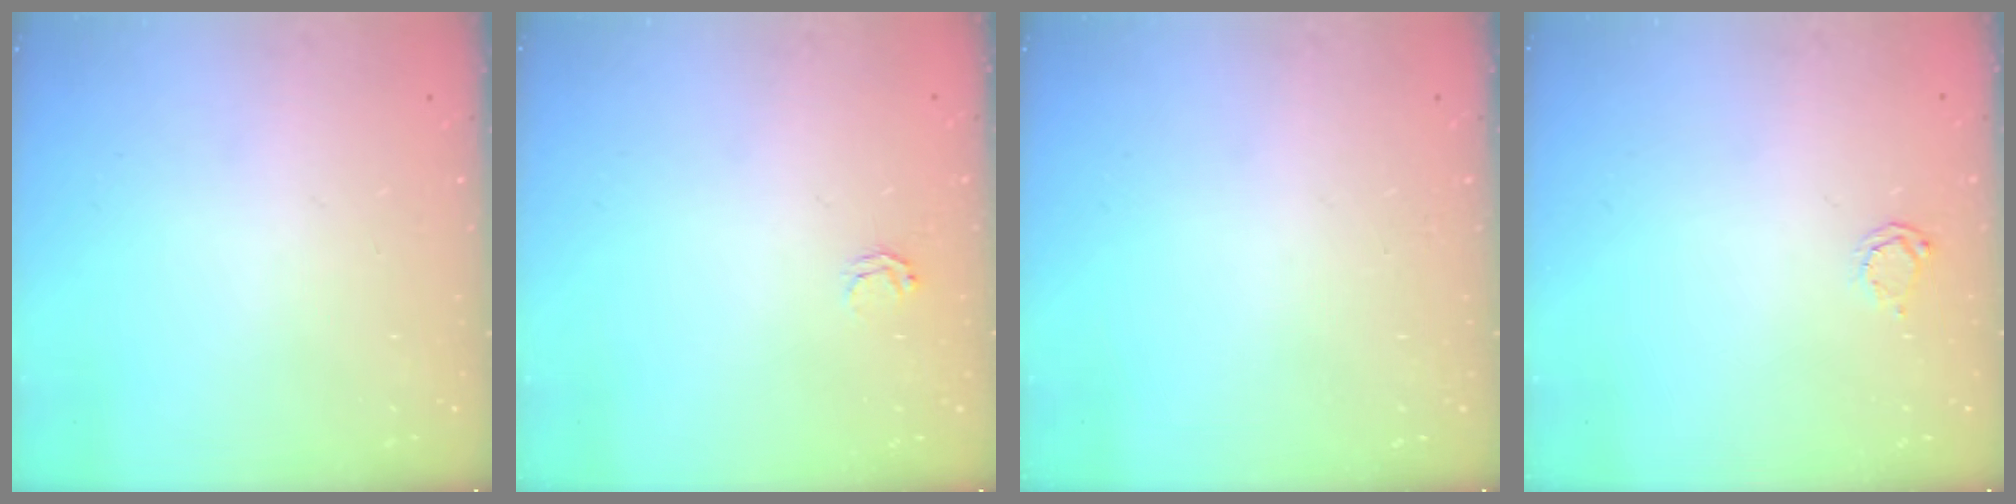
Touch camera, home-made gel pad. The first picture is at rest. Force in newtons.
{"total": 2.5, "press": 2.5, "slide": 0.2}
{"total": 0.0}
{"total": 2.7, "press": 2.7, "slide": 0.4}